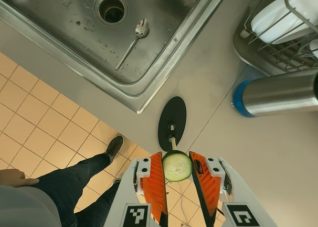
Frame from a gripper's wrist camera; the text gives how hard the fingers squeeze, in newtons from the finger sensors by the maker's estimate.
{"total": 7.4, "left": 7.0, "right": 7.8}